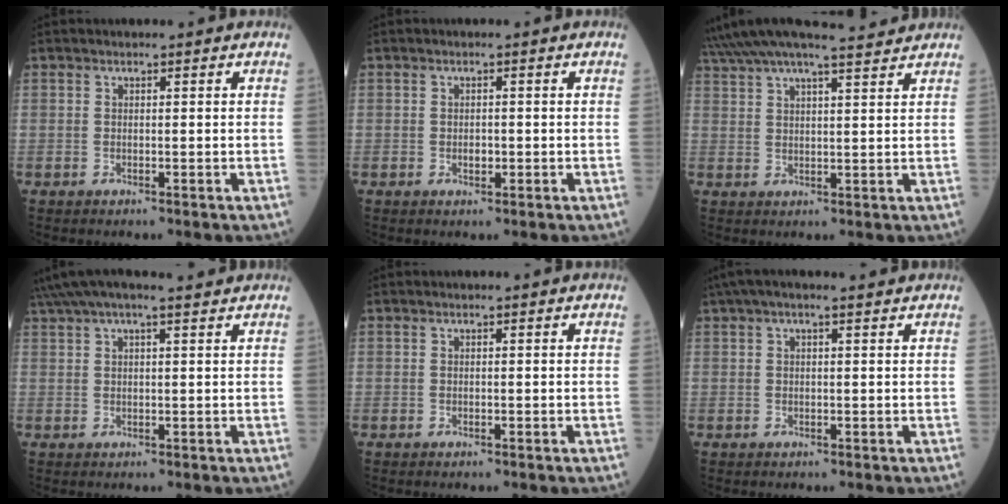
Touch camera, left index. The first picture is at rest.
{"total": 1.1, "force": [-0.2, 0.8, 0.8], "torque": [-0.015, 0.000, -0.001]}
{"total": 14.6, "force": [13.3, 0.6, 5.9], "torque": [-0.116, 0.027, 0.204]}
{"total": 9.3, "force": [8.0, 0.6, 4.8], "torque": [-0.087, 0.044, 0.115]}
{"total": 0.0}
{"total": 6.0, "force": [4.7, 0.6, 3.7], "torque": [-0.066, 0.042, 0.072]}